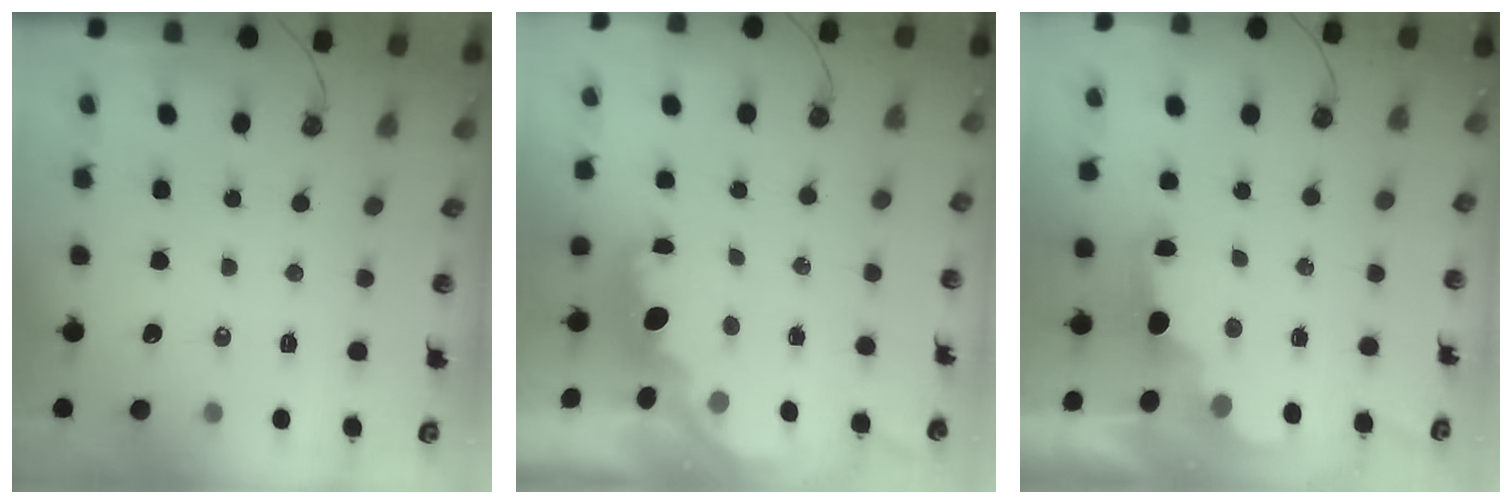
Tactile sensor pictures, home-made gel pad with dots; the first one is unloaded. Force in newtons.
{"total": 1.6, "press": 1.4, "slide": 0.7}
{"total": 2.3, "press": 2.2, "slide": 0.7}